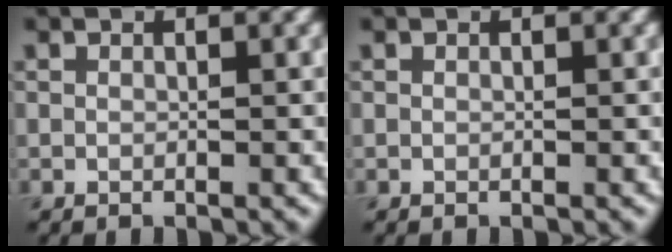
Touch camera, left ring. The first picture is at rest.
{"total": 0.0}